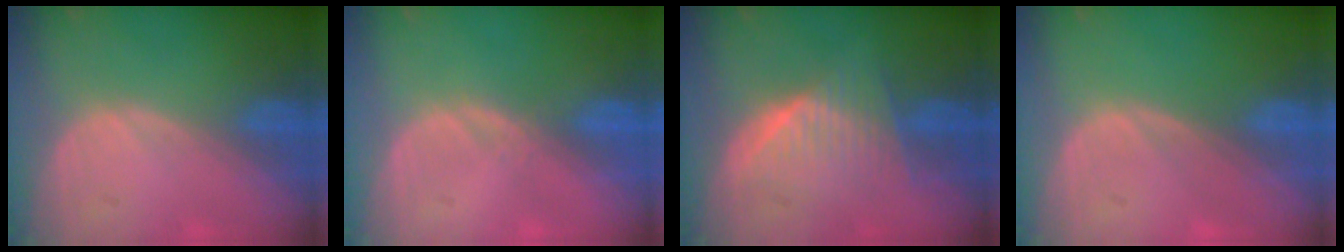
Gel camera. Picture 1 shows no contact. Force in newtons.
{"total": 0.8, "press": 0.6, "slide": 0.5}
{"total": 6.4, "press": 6.2, "slide": 1.7}
{"total": 0.0}